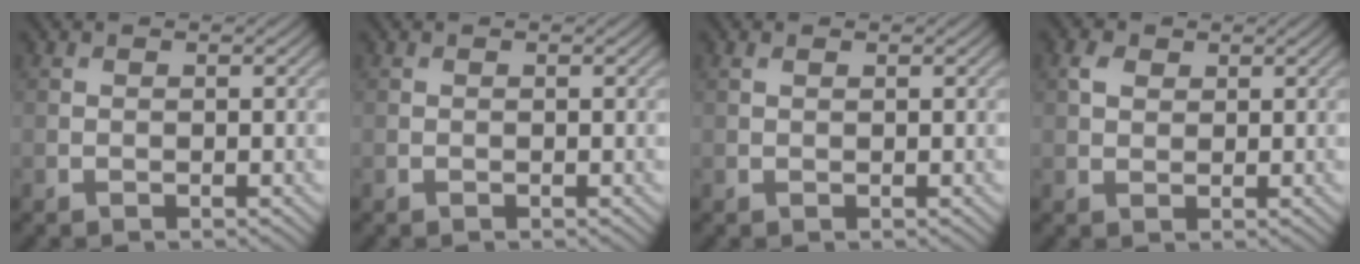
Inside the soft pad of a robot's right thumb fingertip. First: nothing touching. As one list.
[{"total": 0.0}, {"total": 0.7, "force": [0.5, 0.3, 0.5], "torque": [-0.013, 0.003, 0.009]}, {"total": 2.1, "force": [1.1, 1.5, 1.1], "torque": [-0.026, 0.005, 0.018]}]